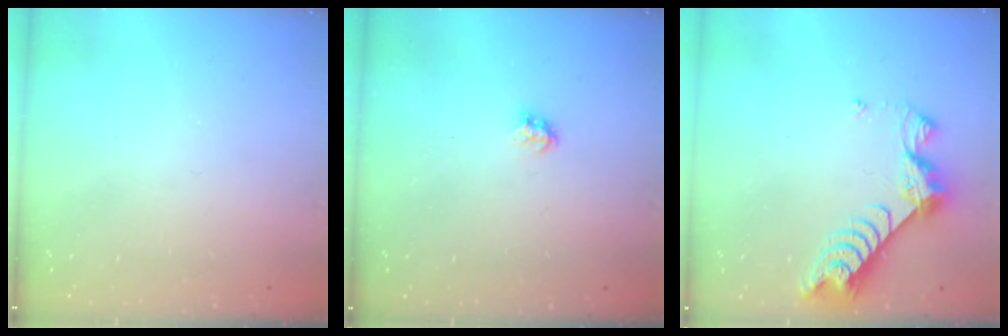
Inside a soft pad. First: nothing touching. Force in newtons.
{"total": 2.8, "press": 2.8, "slide": 0.5}
{"total": 8.1, "press": 8.1, "slide": 0.8}